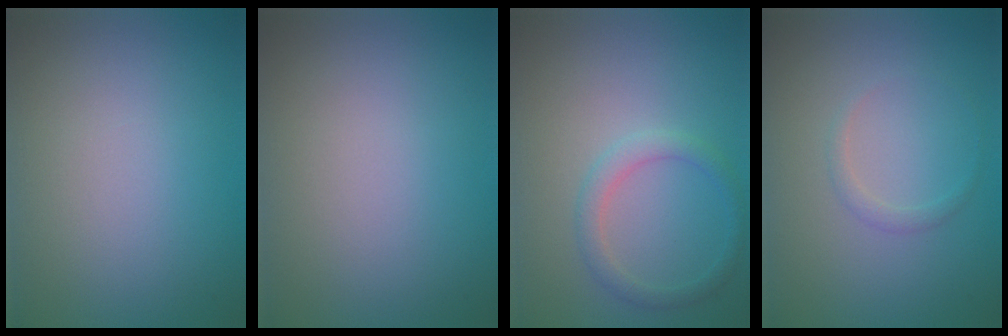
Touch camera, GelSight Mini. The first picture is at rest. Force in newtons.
{"total": 0.0}
{"total": 2.0, "press": 2.0, "slide": 0.1}
{"total": 1.0, "press": 1.0, "slide": 0.1}